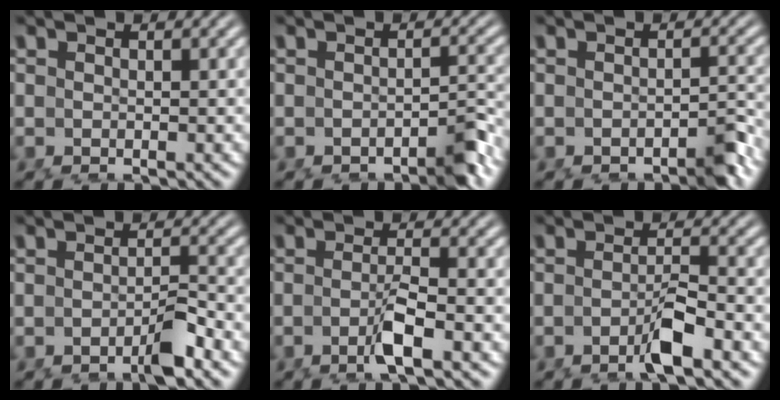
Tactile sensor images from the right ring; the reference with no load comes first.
{"total": 2.4, "force": [-1.9, -0.1, 1.4], "torque": [-0.016, -0.006, -0.031]}
{"total": 2.0, "force": [-1.7, -0.1, 1.1], "torque": [-0.013, -0.006, -0.028]}
{"total": 2.2, "force": [-1.5, -0.6, 1.5], "torque": [-0.008, 0.002, -0.031]}
{"total": 2.6, "force": [-1.3, -0.9, 2.0], "torque": [-0.027, -0.004, -0.024]}
{"total": 2.6, "force": [-1.6, -0.7, 1.9], "torque": [-0.019, -0.002, -0.030]}